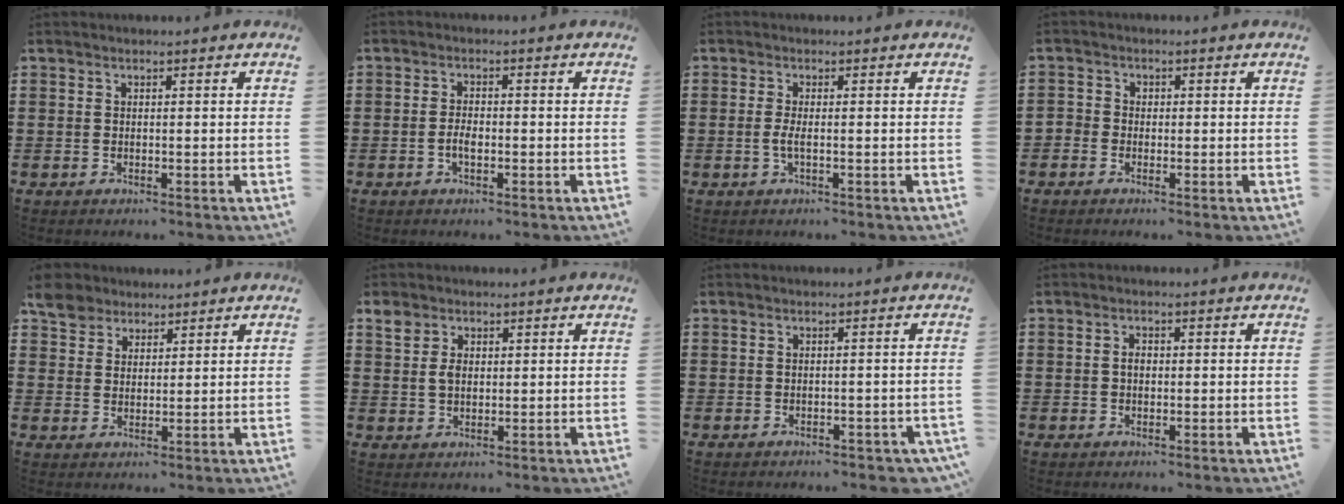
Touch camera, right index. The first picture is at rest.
{"total": 2.2, "force": [-0.7, 1.0, 1.8], "torque": [-0.042, 0.000, -0.016]}
{"total": 1.9, "force": [-0.4, 0.2, 1.8], "torque": [-0.040, -0.003, -0.011]}
{"total": 1.4, "force": [-0.9, 1.1, 0.1], "torque": [-0.006, 0.005, -0.020]}
{"total": 5.3, "force": [4.0, 3.2, 1.1], "torque": [-0.044, 0.008, 0.076]}
{"total": 3.3, "force": [1.2, 2.4, 1.8], "torque": [-0.046, 0.012, 0.020]}
{"total": 1.0, "force": [-0.9, 0.2, 0.4], "torque": [-0.011, -0.003, -0.019]}
{"total": 1.4, "force": [-0.1, 0.8, 1.1], "torque": [-0.022, 0.003, -0.004]}